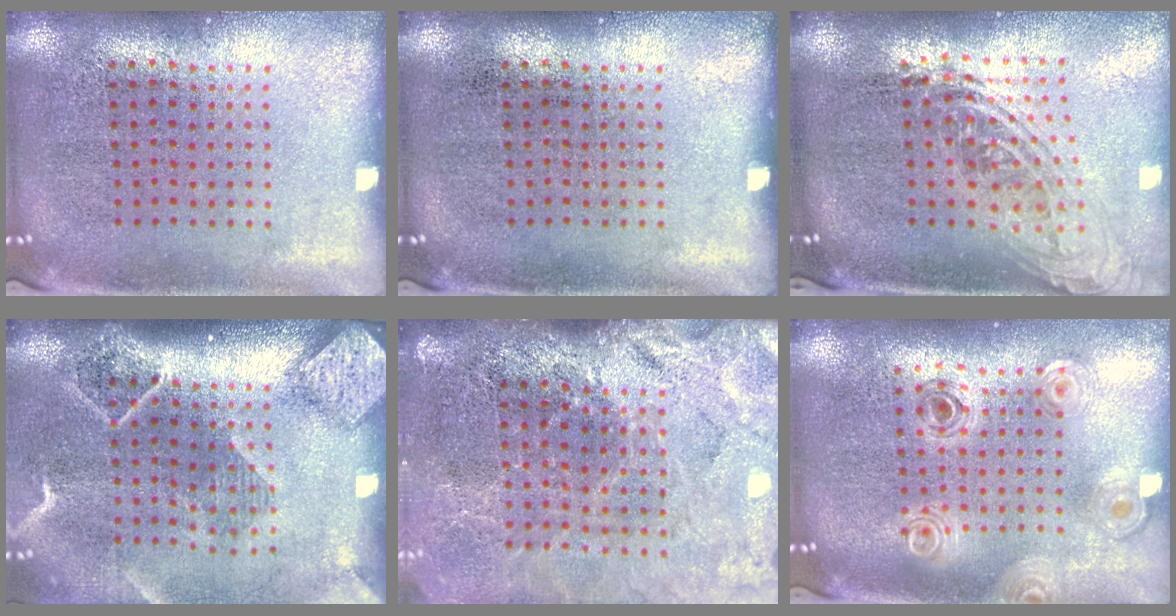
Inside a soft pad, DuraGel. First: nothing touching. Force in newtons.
{"total": 0.0}
{"total": 2.1, "press": 1.5, "slide": 1.4}
{"total": 2.6, "press": 2.0, "slide": 1.6}
{"total": 4.0, "press": 3.3, "slide": 2.2}
{"total": 0.8, "press": 0.8, "slide": 0.1}